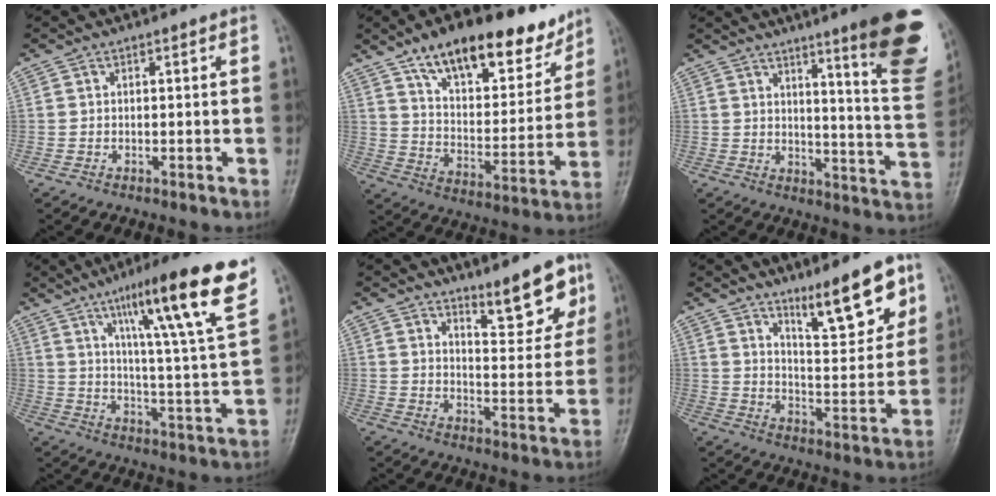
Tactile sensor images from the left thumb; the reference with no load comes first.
{"total": 20.7, "force": [14.1, 8.9, 12.3], "torque": [-0.137, -0.058, 0.229]}
{"total": 18.9, "force": [11.0, 2.2, 15.2], "torque": [-0.161, -0.071, 0.141]}
{"total": 20.3, "force": [11.6, 1.8, 16.6], "torque": [-0.233, -0.045, 0.174]}
{"total": 9.9, "force": [7.0, 2.8, 6.3], "torque": [-0.059, -0.054, 0.107]}
{"total": 13.3, "force": [8.6, 3.3, 9.5], "torque": [-0.115, -0.061, 0.141]}